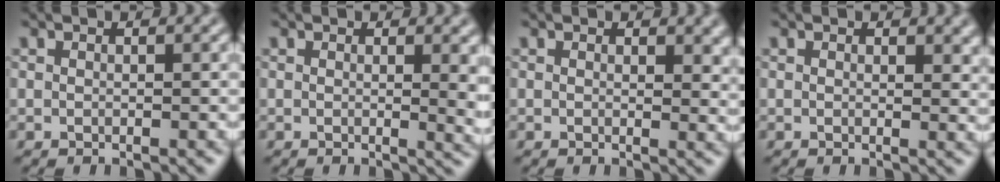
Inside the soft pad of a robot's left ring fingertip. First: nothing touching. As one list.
[{"total": 2.9, "force": [0.5, 1.0, 2.7], "torque": [-0.025, -0.001, 0.005]}, {"total": 1.9, "force": [0.7, 1.1, 1.4], "torque": [-0.013, -0.003, 0.008]}, {"total": 1.4, "force": [0.5, 0.9, 1.0], "torque": [-0.008, -0.003, 0.006]}]